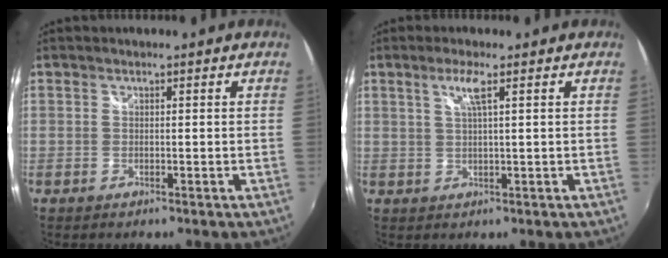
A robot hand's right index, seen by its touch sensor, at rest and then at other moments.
{"total": 3.2, "force": [1.5, -0.2, 2.9], "torque": [-0.057, -0.001, 0.030]}